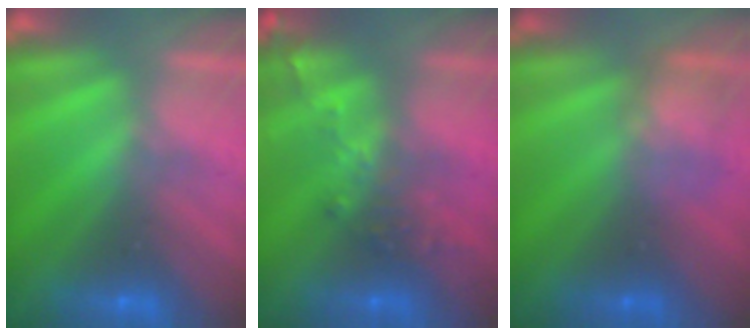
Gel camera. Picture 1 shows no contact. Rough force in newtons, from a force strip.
{"total": 2.7}
{"total": 2.3}